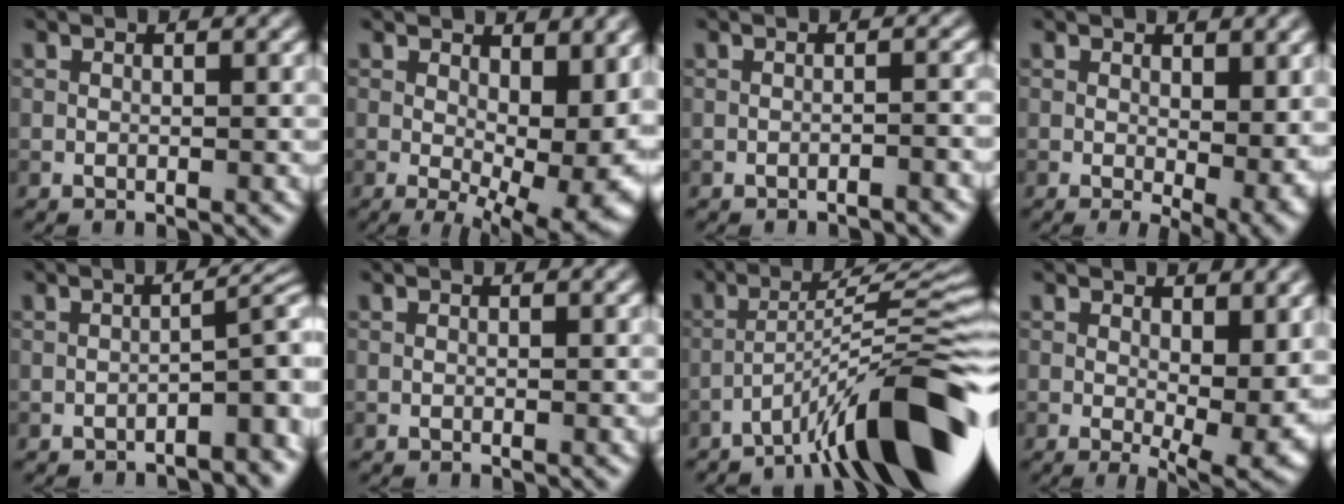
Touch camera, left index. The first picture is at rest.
{"total": 10.3, "force": [0.3, 5.0, 9.0], "torque": [-0.123, -0.023, 0.015]}
{"total": 1.3, "force": [-1.2, 0.2, 0.6], "torque": [-0.002, 0.008, -0.021]}
{"total": 5.1, "force": [0.2, 2.4, 4.4], "torque": [-0.060, -0.017, 0.011]}
{"total": 4.7, "force": [-3.1, 1.2, 3.3], "torque": [-0.033, 0.019, -0.044]}
{"total": 0.0}
{"total": 11.6, "force": [-6.7, 1.6, 9.4], "torque": [-0.135, 0.025, -0.111]}
{"total": 7.1, "force": [0.6, 3.3, 6.2], "torque": [-0.092, -0.023, 0.019]}